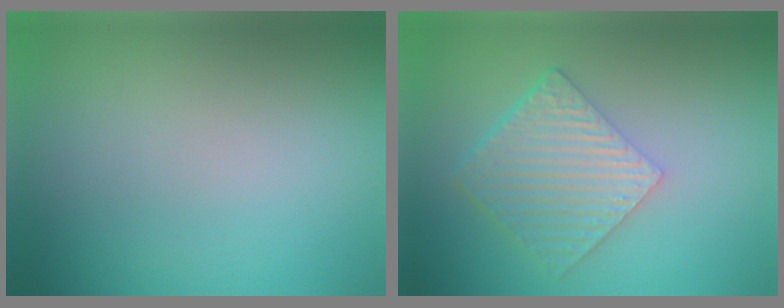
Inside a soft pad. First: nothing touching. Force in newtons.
{"total": 6.1, "press": 4.2, "slide": 4.4}